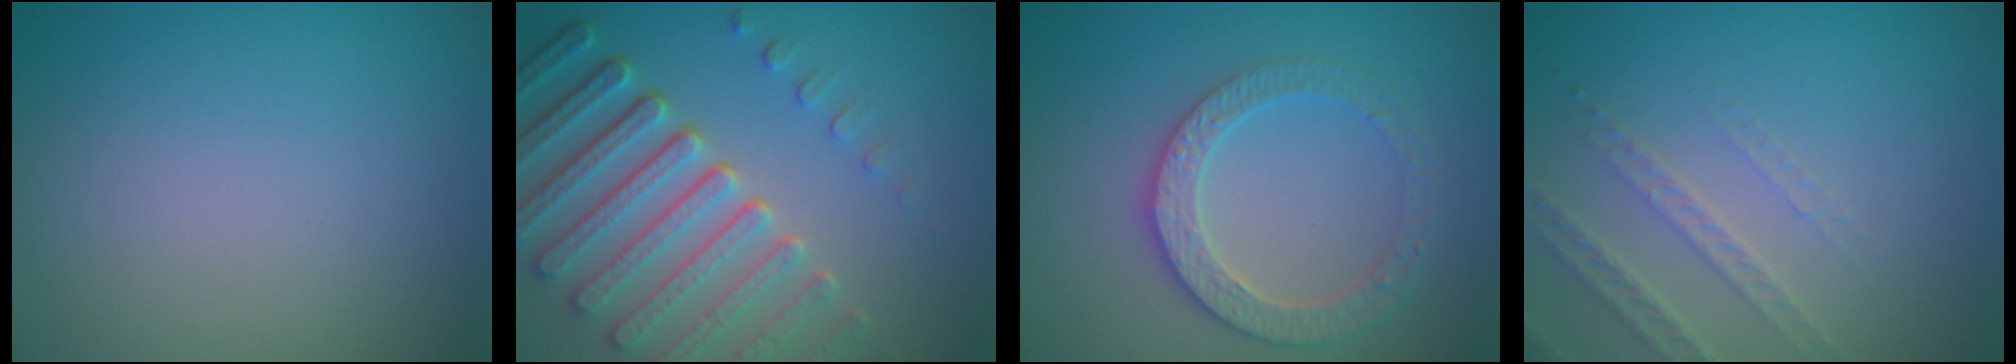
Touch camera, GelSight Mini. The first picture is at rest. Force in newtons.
{"total": 7.8, "press": 5.8, "slide": 5.3}
{"total": 3.3, "press": 3.2, "slide": 0.9}
{"total": 2.5, "press": 2.4, "slide": 0.7}